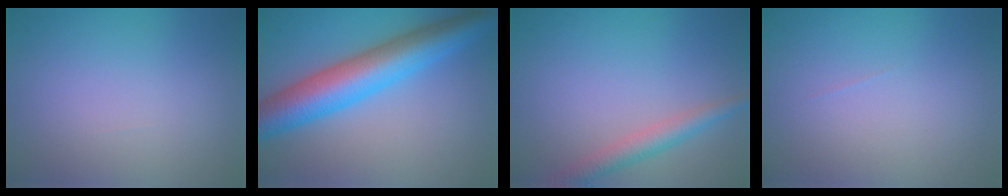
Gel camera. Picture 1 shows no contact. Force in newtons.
{"total": 8.5, "press": 8.5, "slide": 0.2}
{"total": 2.9, "press": 2.9, "slide": 0.1}
{"total": 0.0}